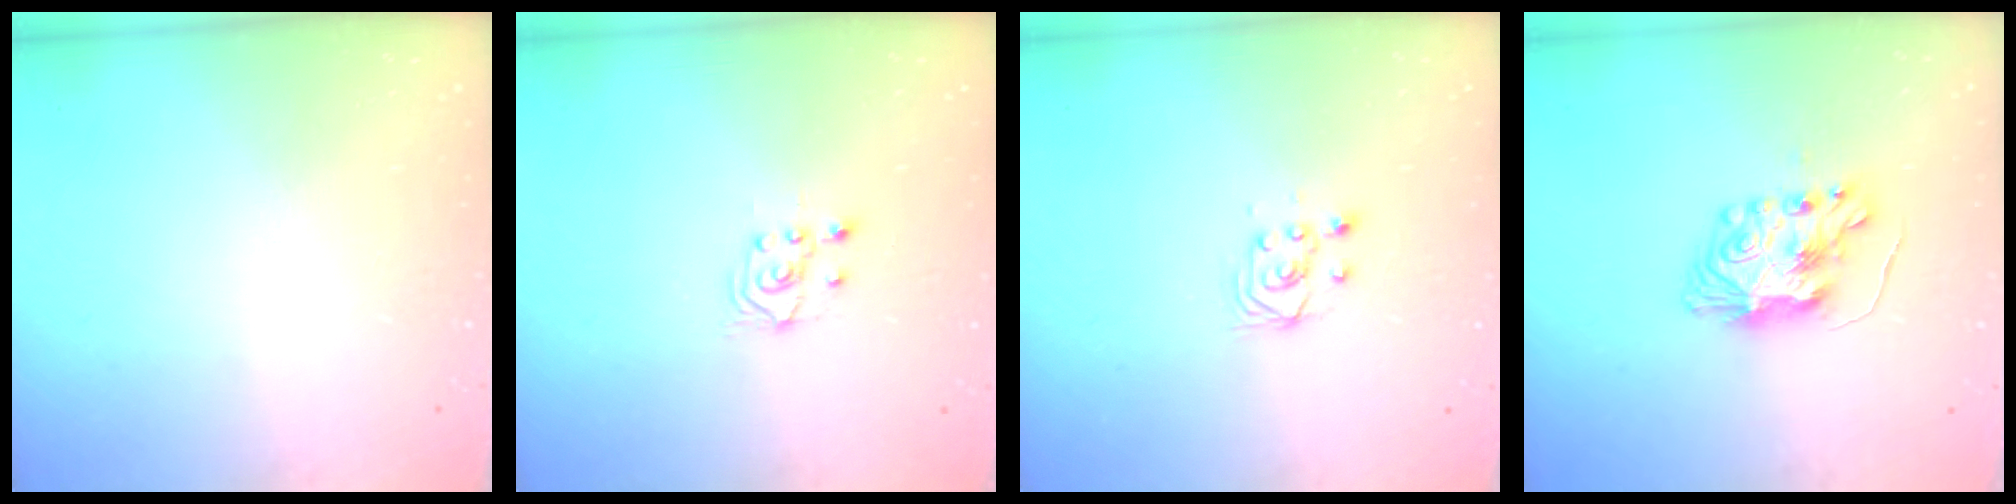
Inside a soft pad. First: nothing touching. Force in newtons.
{"total": 2.5, "press": 2.4, "slide": 0.7}
{"total": 2.9, "press": 2.7, "slide": 1.0}
{"total": 9.0, "press": 9.0, "slide": 0.5}